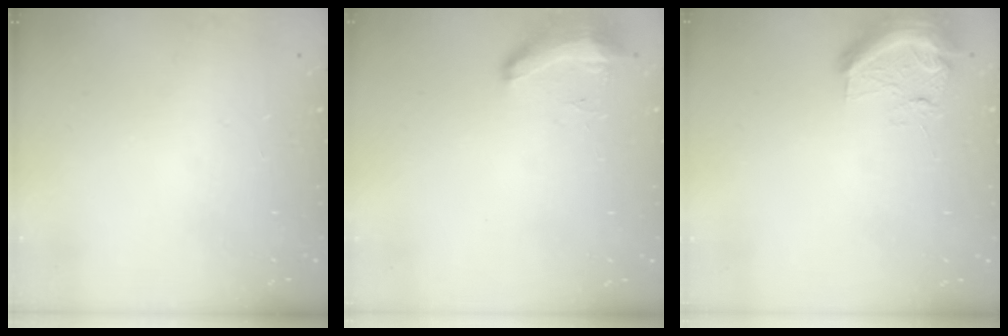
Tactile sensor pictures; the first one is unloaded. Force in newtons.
{"total": 8.5, "press": 8.3, "slide": 1.6}
{"total": 14.4, "press": 11.8, "slide": 8.4}